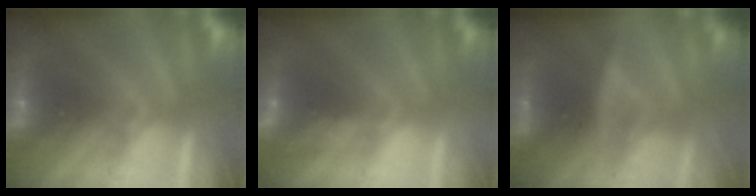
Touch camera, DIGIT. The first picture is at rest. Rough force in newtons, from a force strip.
{"total": 3.4}
{"total": 2.5}